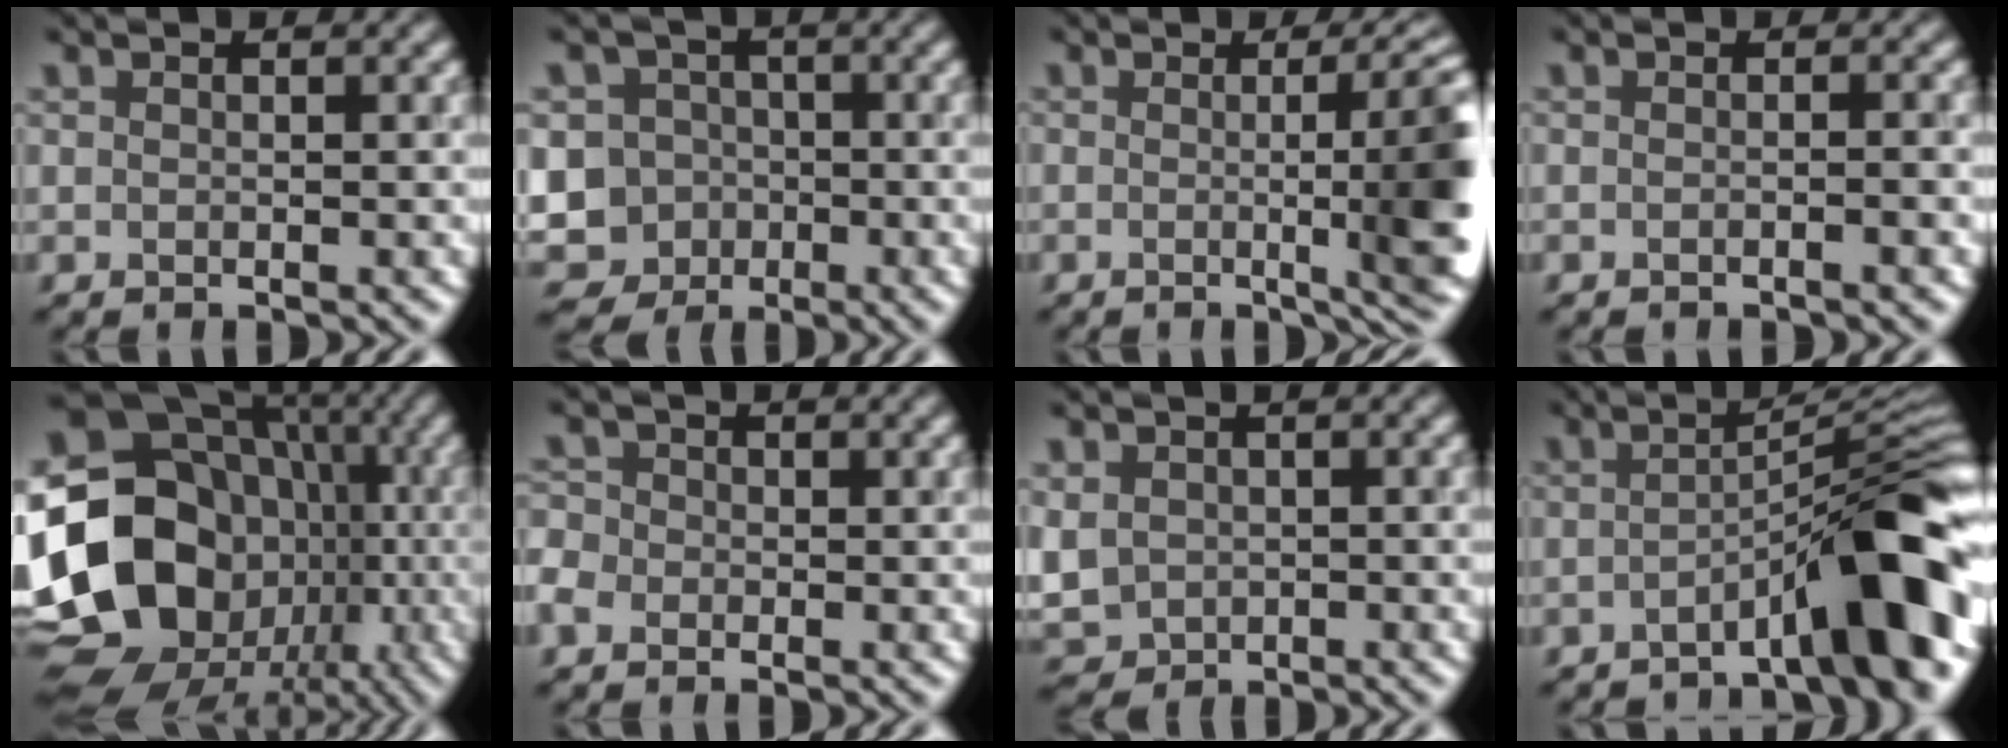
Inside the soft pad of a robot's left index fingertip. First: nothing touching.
{"total": 10.9, "force": [-4.4, 9.6, 2.7], "torque": [-0.070, -0.014, -0.099]}
{"total": 10.1, "force": [-0.6, 2.7, 9.8], "torque": [-0.095, 0.007, -0.009]}
{"total": 1.0, "force": [-0.6, -0.1, 0.8], "torque": [-0.013, 0.005, -0.011]}
{"total": 22.9, "force": [-2.6, 19.7, 11.3], "torque": [-0.207, 0.008, -0.074]}
{"total": 3.4, "force": [-1.6, 2.8, 1.2], "torque": [-0.018, 0.010, -0.044]}
{"total": 4.0, "force": [-0.2, 3.5, 2.0], "torque": [-0.058, -0.004, 0.000]}
{"total": 9.4, "force": [-4.2, 1.4, 8.2], "torque": [-0.102, 0.031, -0.067]}